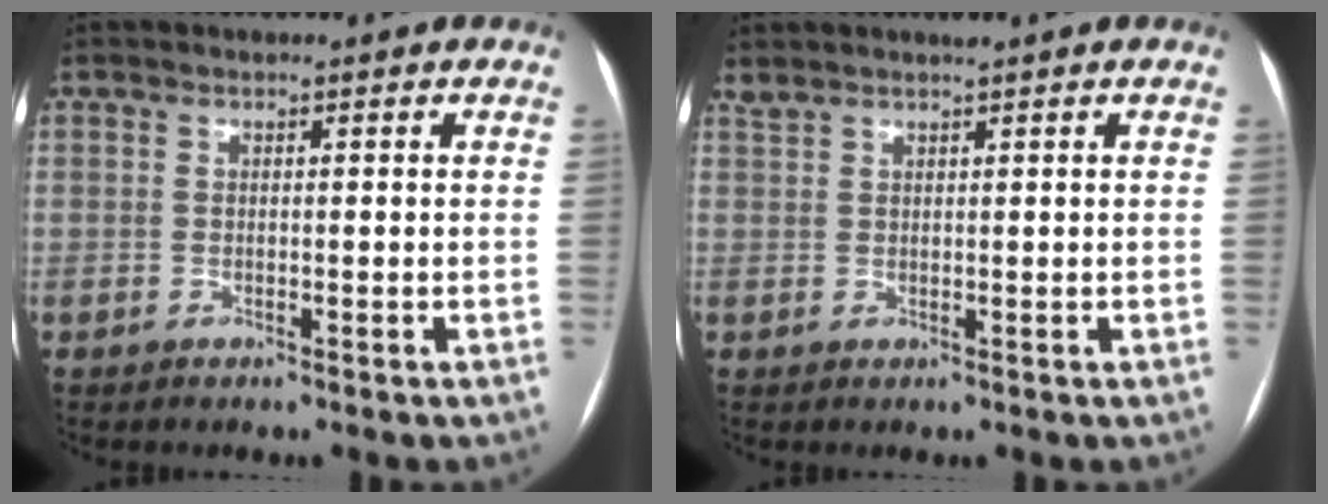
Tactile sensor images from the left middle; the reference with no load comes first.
{"total": 1.5, "force": [1.4, -0.1, 0.6], "torque": [-0.013, 0.011, 0.032]}